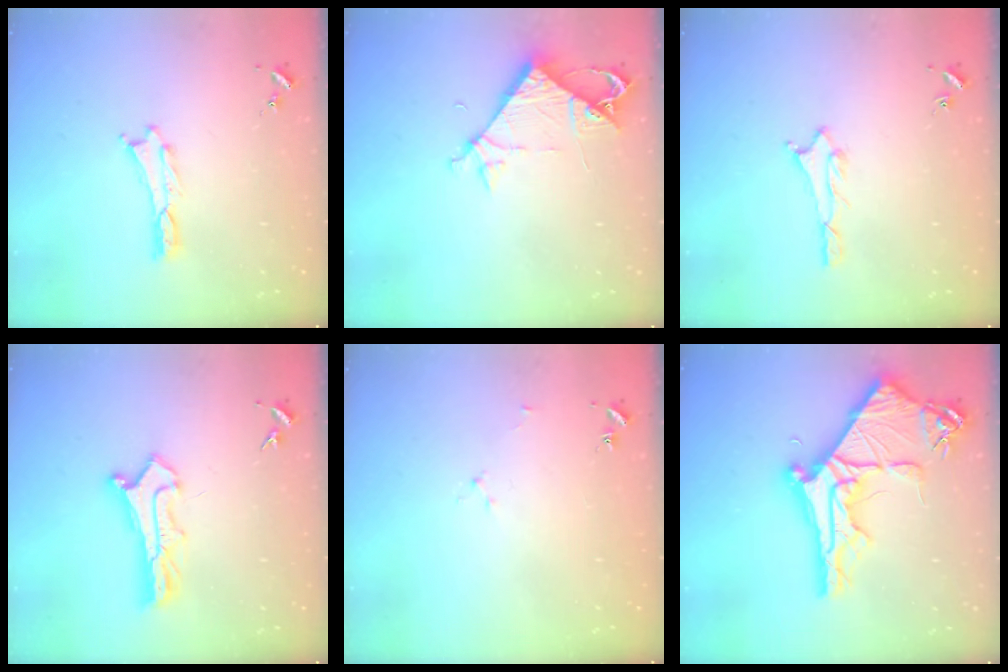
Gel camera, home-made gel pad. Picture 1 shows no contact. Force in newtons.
{"total": 6.0, "press": 6.0, "slide": 0.4}
{"total": 1.5, "press": 1.5, "slide": 0.1}
{"total": 2.6, "press": 2.6, "slide": 0.2}
{"total": 1.9, "press": 1.9, "slide": 0.3}
{"total": 11.1, "press": 11.0, "slide": 1.3}